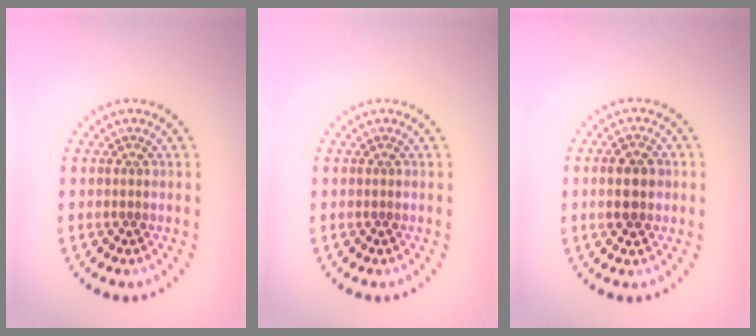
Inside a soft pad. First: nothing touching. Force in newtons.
{"total": 0.0}
{"total": 2.8, "press": 2.8, "slide": 0.1}